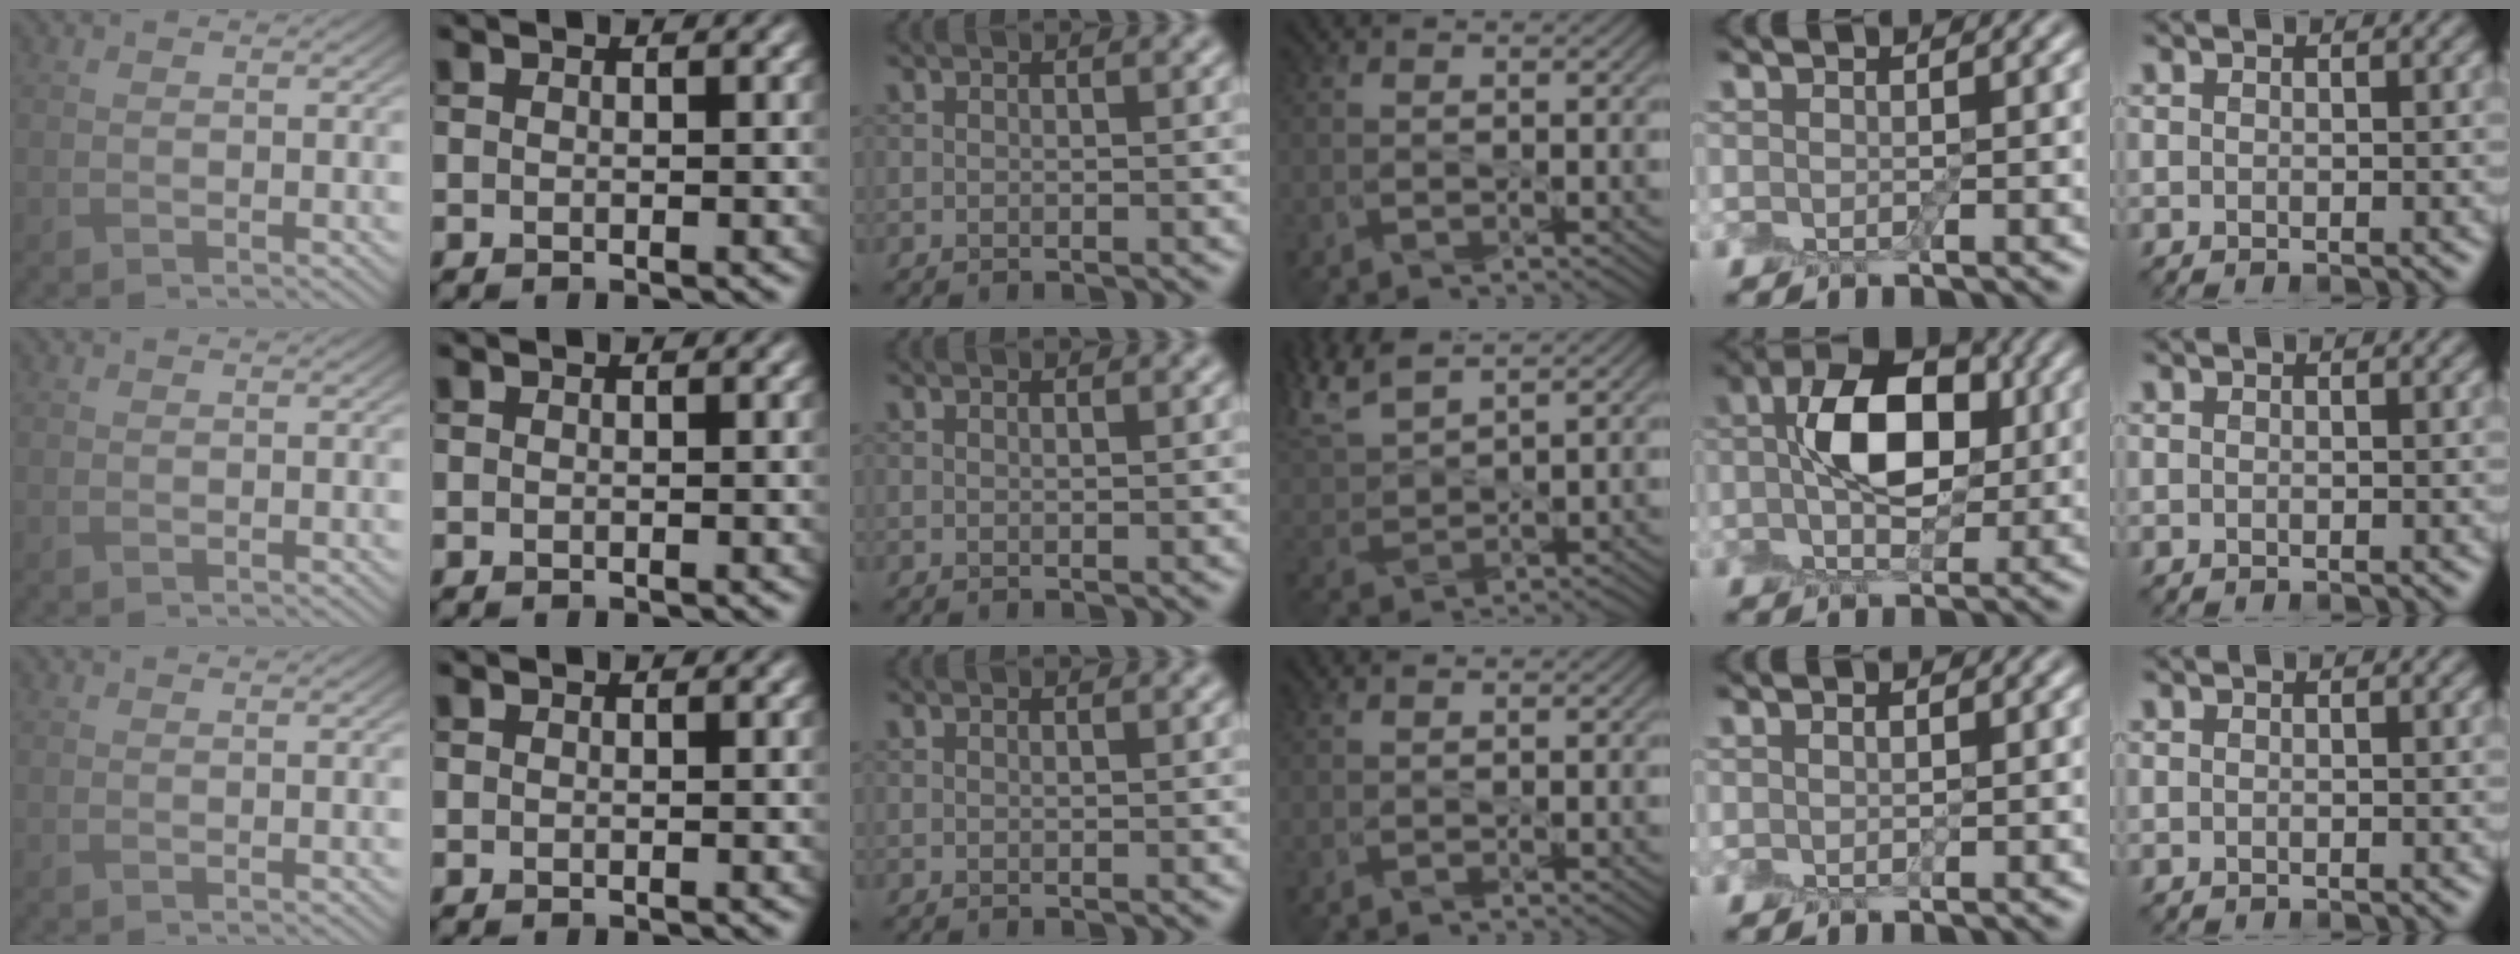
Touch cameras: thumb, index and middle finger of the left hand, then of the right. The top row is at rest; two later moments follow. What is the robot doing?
{"motion": "peel", "object": "shipping label"}